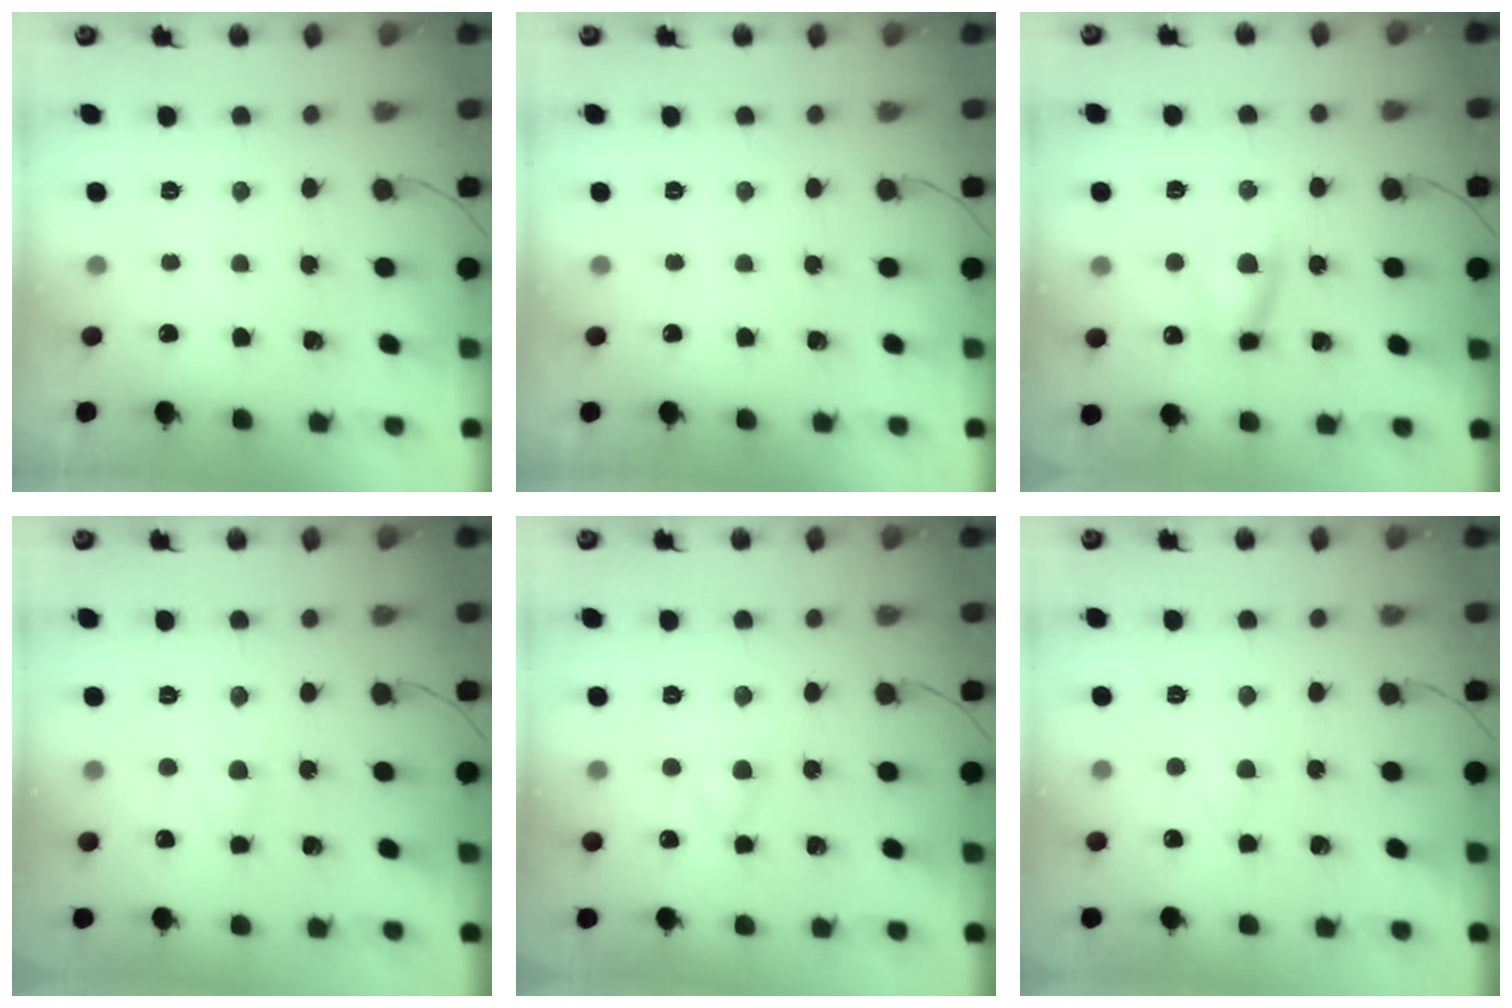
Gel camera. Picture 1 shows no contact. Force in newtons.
{"total": 0.0}
{"total": 7.9, "press": 7.8, "slide": 0.6}
{"total": 2.4, "press": 2.2, "slide": 1.1}
{"total": 3.0, "press": 2.8, "slide": 0.9}
{"total": 2.2, "press": 1.9, "slide": 1.1}